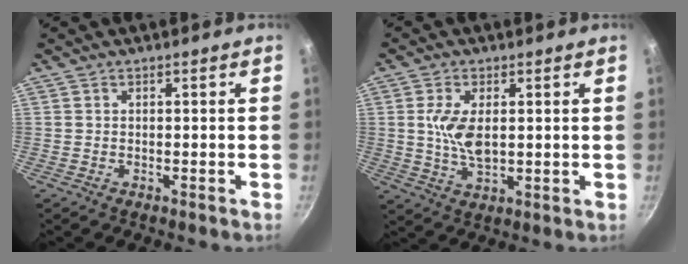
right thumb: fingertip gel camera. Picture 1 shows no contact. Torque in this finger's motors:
{"motor_torque": [-0.99, 1.17, 0.52, -0.30, 0.28]}